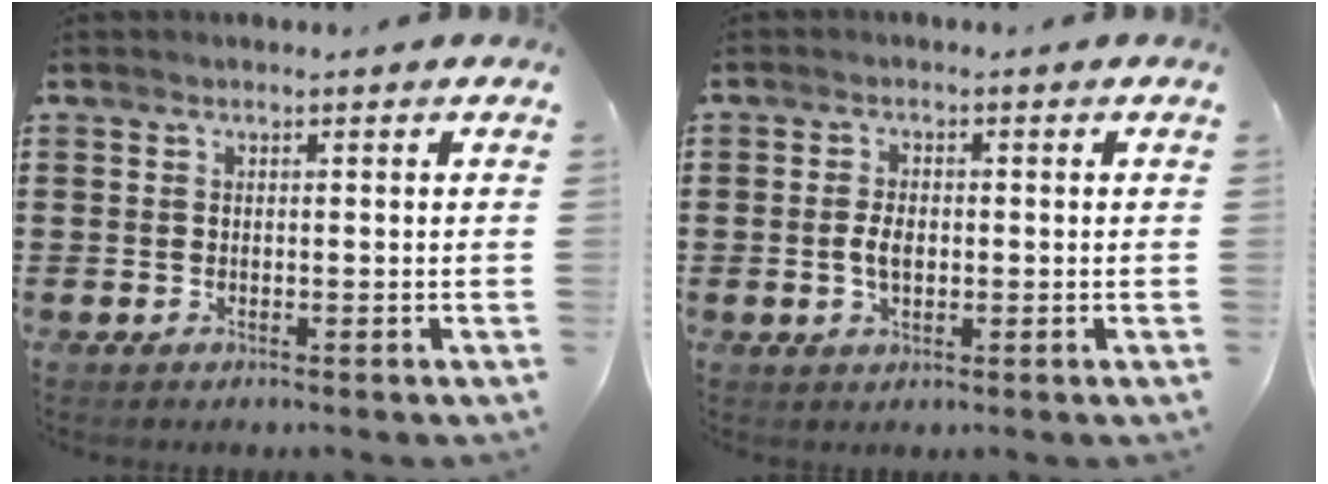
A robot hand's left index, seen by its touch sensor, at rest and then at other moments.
{"total": 3.2, "force": [-0.3, 1.7, 2.8], "torque": [-0.061, 0.002, -0.009]}